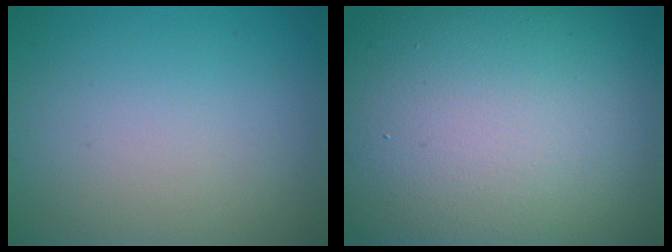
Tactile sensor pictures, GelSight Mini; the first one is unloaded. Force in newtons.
{"total": 19.6, "press": 19.6, "slide": 0.7}